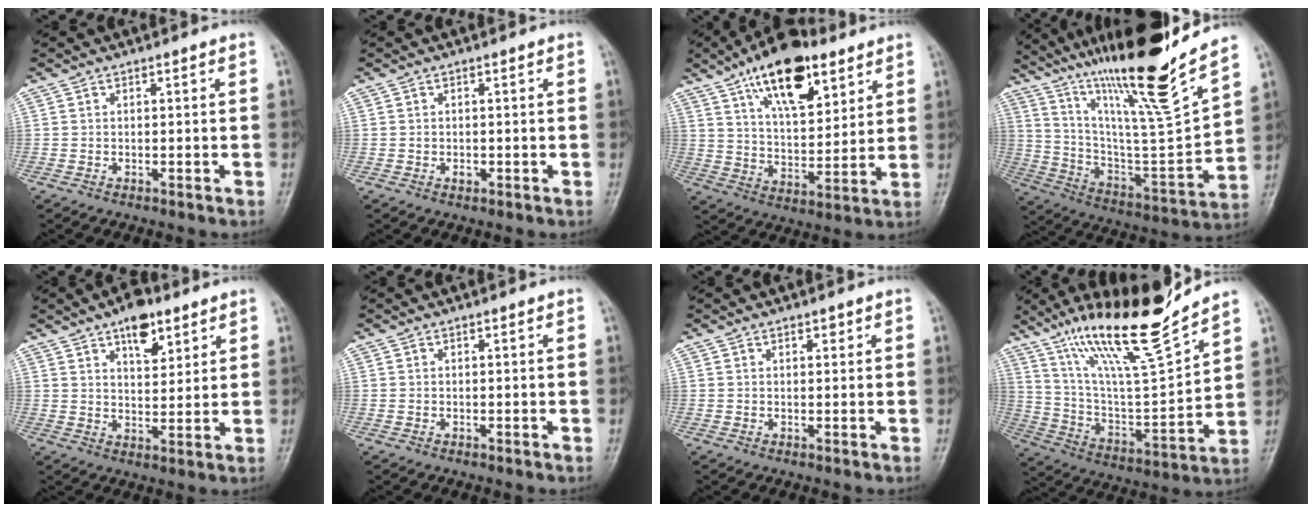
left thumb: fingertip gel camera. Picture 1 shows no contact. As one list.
[{"total": 0.9, "force": [-0.1, 0.7, 0.5], "torque": [-0.005, 0.000, 0.000]}, {"total": 16.9, "force": [9.8, 7.4, 11.5], "torque": [-0.150, -0.044, 0.166]}, {"total": 26.4, "force": [19.3, 2.1, 18.0], "torque": [-0.277, -0.084, 0.338]}, {"total": 8.1, "force": [5.0, 3.8, 5.1], "torque": [-0.054, -0.027, 0.076]}, {"total": 0.0}, {"total": 1.4, "force": [0.9, 0.7, 0.8], "torque": [-0.005, -0.003, 0.011]}, {"total": 20.5, "force": [15.5, 2.2, 13.1], "torque": [-0.200, -0.080, 0.284]}]